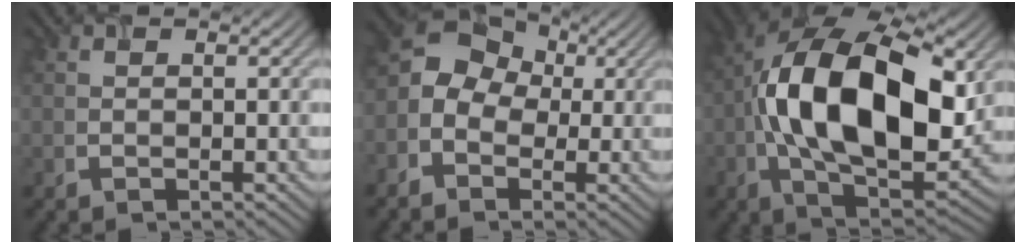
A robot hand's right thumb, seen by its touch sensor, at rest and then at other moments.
{"total": 7.7, "force": [-1.1, 6.3, 4.2], "torque": [-0.082, 0.000, -0.038]}
{"total": 18.8, "force": [1.2, 10.5, 15.5], "torque": [-0.297, -0.003, 0.016]}